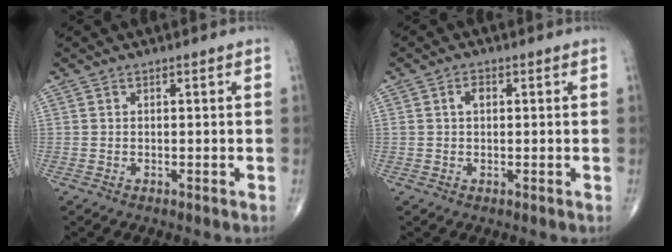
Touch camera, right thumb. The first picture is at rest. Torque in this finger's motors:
{"motor_torque": [0.41, 0.73, 0.42, 0.27, 0.00]}